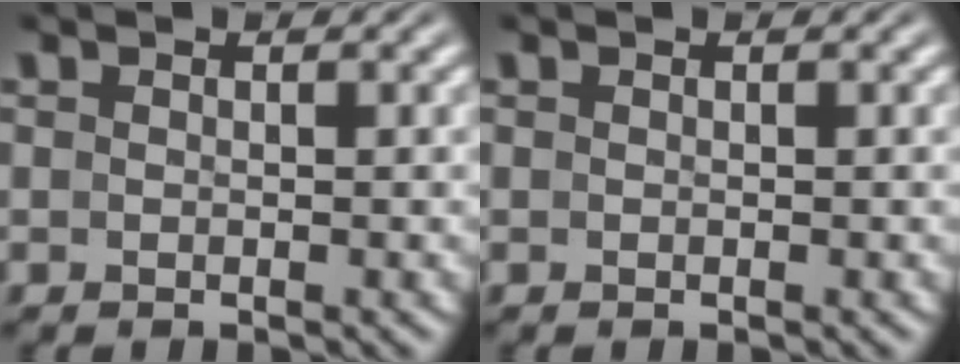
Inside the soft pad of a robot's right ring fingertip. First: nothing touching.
{"total": 0.0}